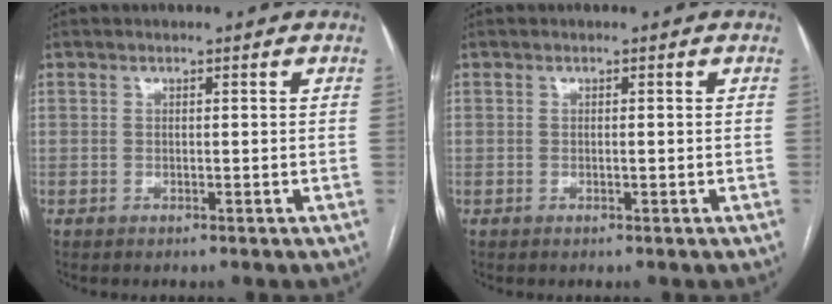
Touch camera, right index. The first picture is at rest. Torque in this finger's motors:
{"motor_torque": [-0.11, 0.06, -0.03, -0.01]}